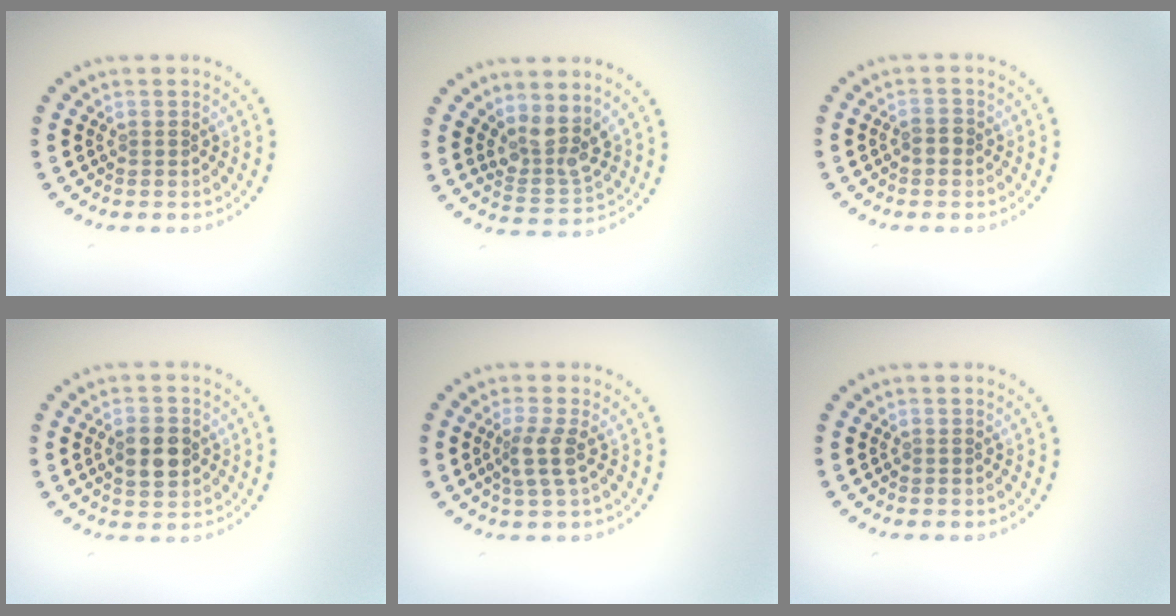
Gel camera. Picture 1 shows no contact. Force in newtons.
{"total": 3.5, "press": 2.8, "slide": 2.2}
{"total": 1.2, "press": 1.1, "slide": 0.4}
{"total": 3.4, "press": 3.4, "slide": 0.1}
{"total": 2.4, "press": 1.9, "slide": 1.5}
{"total": 0.0}